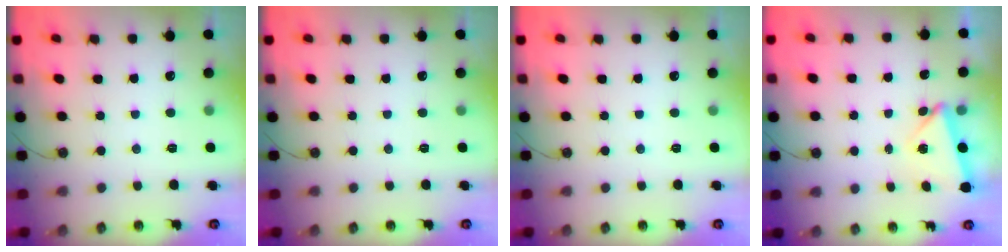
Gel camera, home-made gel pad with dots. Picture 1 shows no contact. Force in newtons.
{"total": 0.0}
{"total": 0.0}
{"total": 3.5, "press": 3.1, "slide": 1.7}